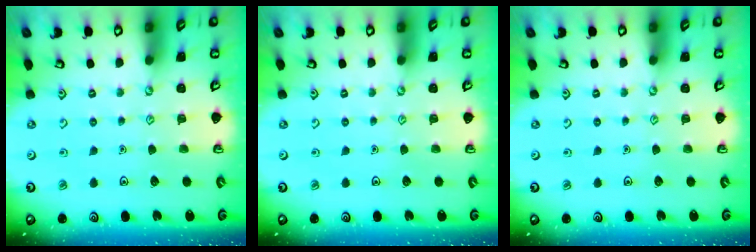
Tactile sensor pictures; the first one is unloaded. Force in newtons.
{"total": 0.0}
{"total": 0.0}